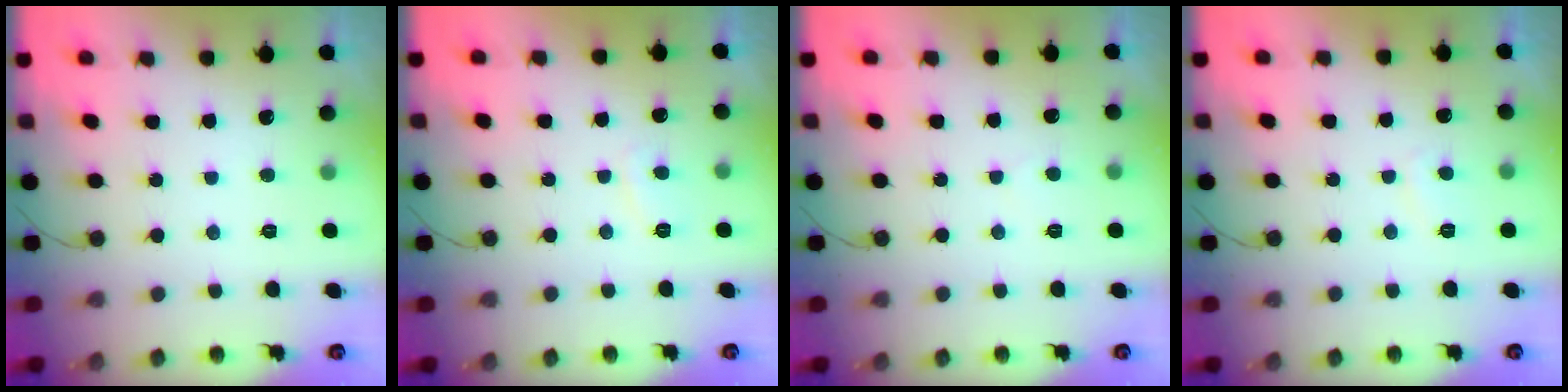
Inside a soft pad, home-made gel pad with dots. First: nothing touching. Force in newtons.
{"total": 2.1, "press": 2.0, "slide": 0.7}
{"total": 3.0, "press": 3.0, "slide": 0.3}
{"total": 1.7, "press": 1.6, "slide": 0.6}